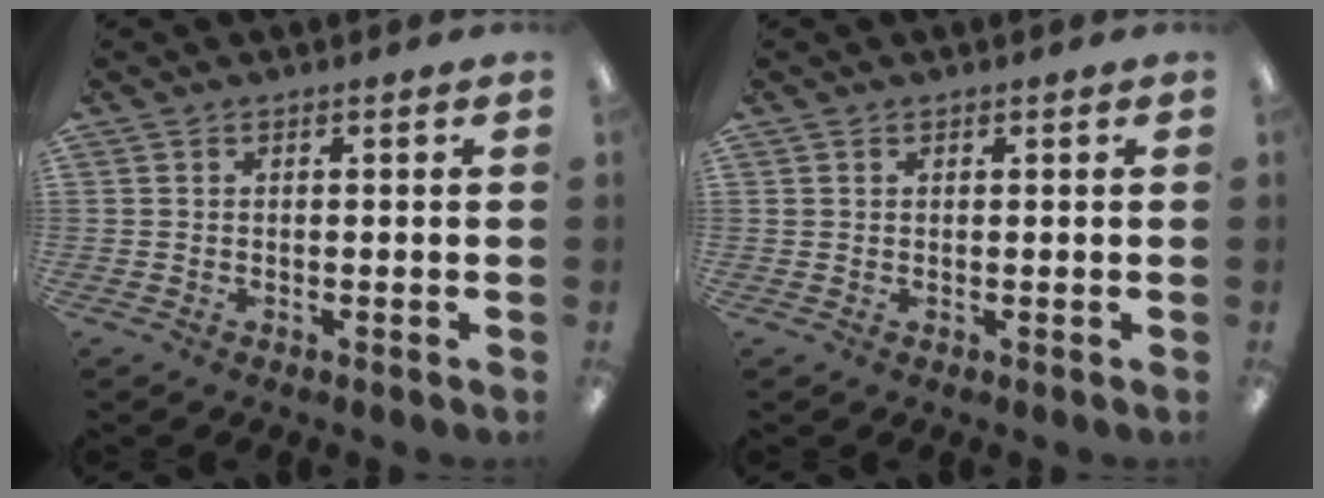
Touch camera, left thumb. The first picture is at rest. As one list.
[{"total": 0.5, "force": [0.4, 0.4, 0.0], "torque": [-0.001, 0.003, 0.006]}]